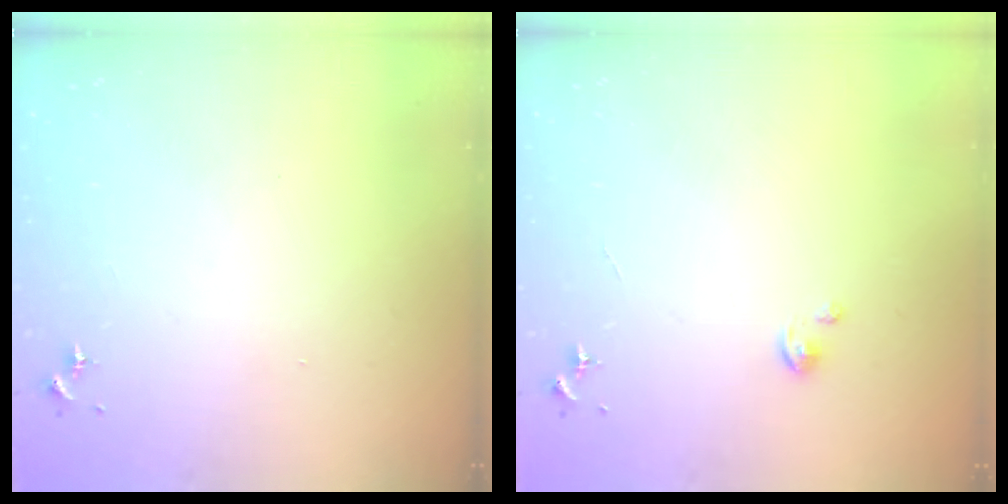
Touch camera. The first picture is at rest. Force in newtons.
{"total": 1.1, "press": 1.1, "slide": 0.3}